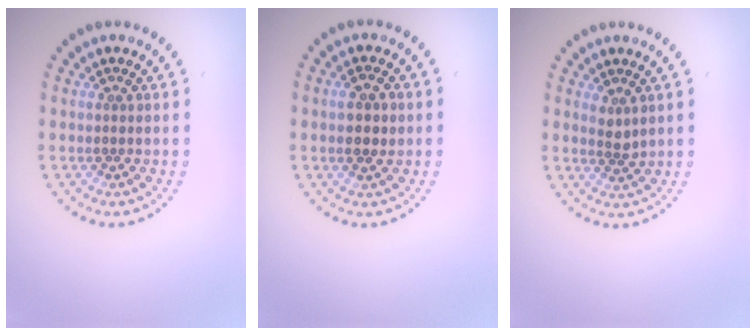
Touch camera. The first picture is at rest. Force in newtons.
{"total": 2.5, "press": 2.5, "slide": 0.2}
{"total": 1.3, "press": 1.0, "slide": 0.8}